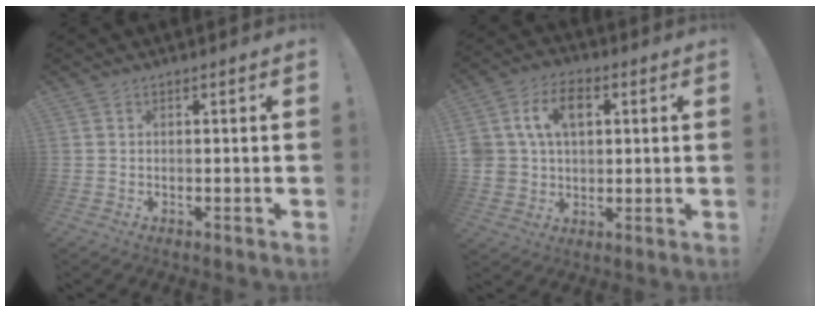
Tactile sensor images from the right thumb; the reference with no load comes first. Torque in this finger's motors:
{"motor_torque": [1.90, 1.95, 1.00, 0.34, 0.12]}